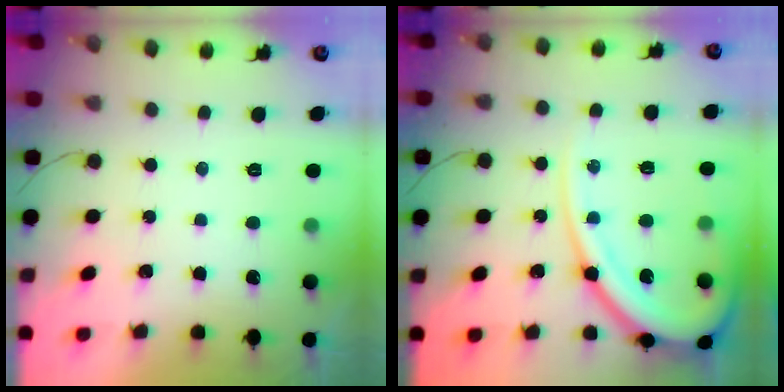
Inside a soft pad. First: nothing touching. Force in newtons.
{"total": 16.9, "press": 16.8, "slide": 1.9}